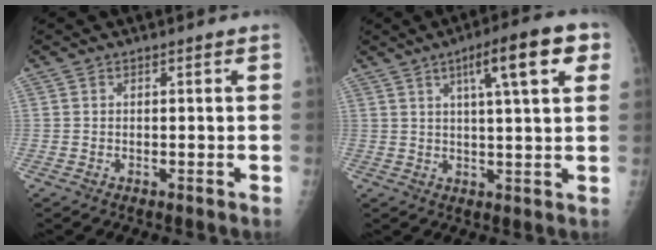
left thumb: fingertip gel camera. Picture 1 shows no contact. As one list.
[{"total": 11.7, "force": [4.9, 2.2, 10.4], "torque": [-0.143, 0.002, 0.065]}]